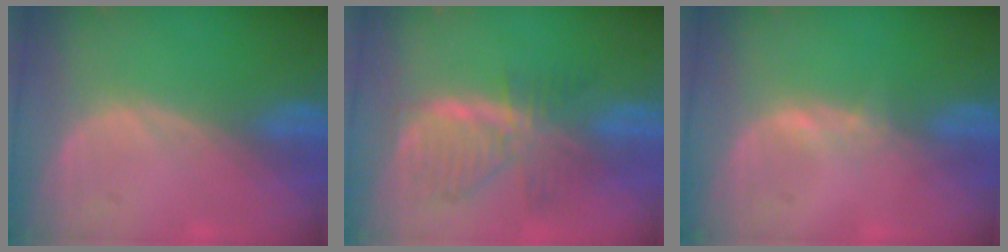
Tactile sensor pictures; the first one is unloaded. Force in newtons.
{"total": 7.7, "press": 6.9, "slide": 3.3}
{"total": 1.1, "press": 1.1, "slide": 0.3}